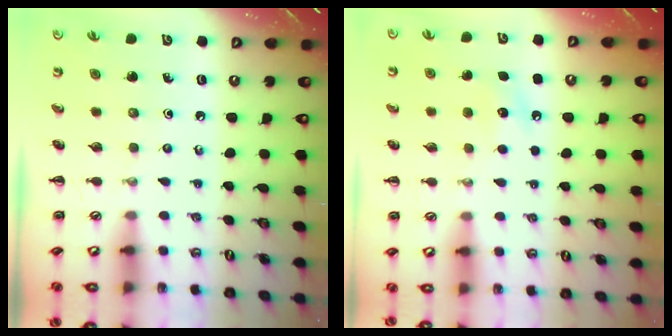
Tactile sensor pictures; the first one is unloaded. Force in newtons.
{"total": 6.6, "press": 6.4, "slide": 1.6}